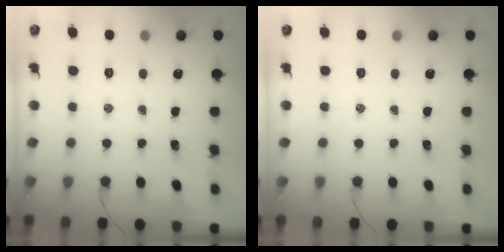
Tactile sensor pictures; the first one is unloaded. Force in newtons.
{"total": 0.0}